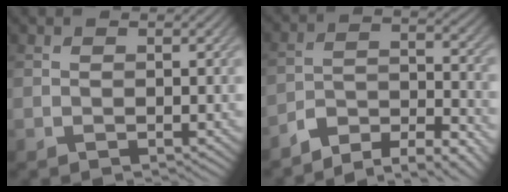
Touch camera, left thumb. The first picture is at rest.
{"total": 7.8, "force": [-6.5, 2.2, 3.6], "torque": [-0.064, 0.002, -0.118]}